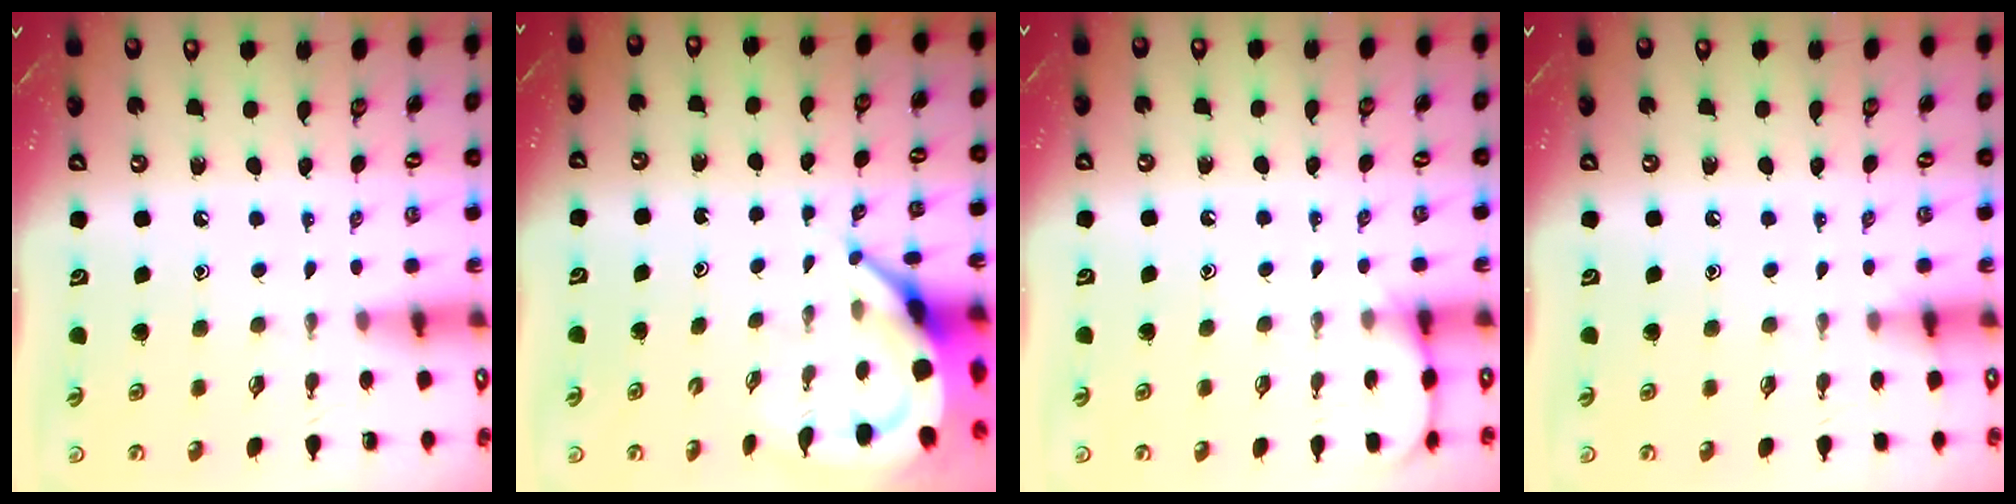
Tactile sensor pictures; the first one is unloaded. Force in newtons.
{"total": 7.7, "press": 7.7, "slide": 0.7}
{"total": 4.6, "press": 4.5, "slide": 0.4}
{"total": 5.2, "press": 5.1, "slide": 0.7}